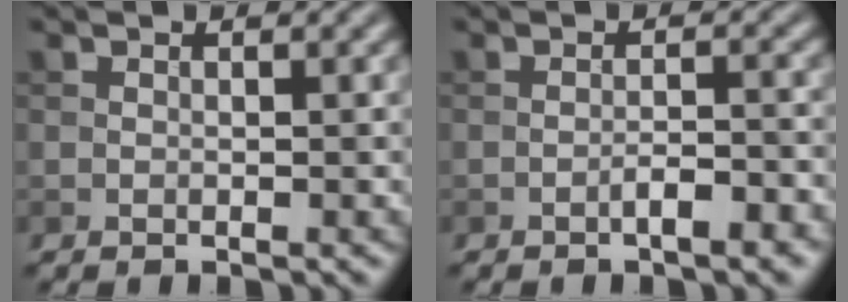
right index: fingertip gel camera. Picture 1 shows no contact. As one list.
[{"total": 2.6, "force": [-1.4, 0.5, 2.2], "torque": [-0.035, 0.008, -0.024]}]